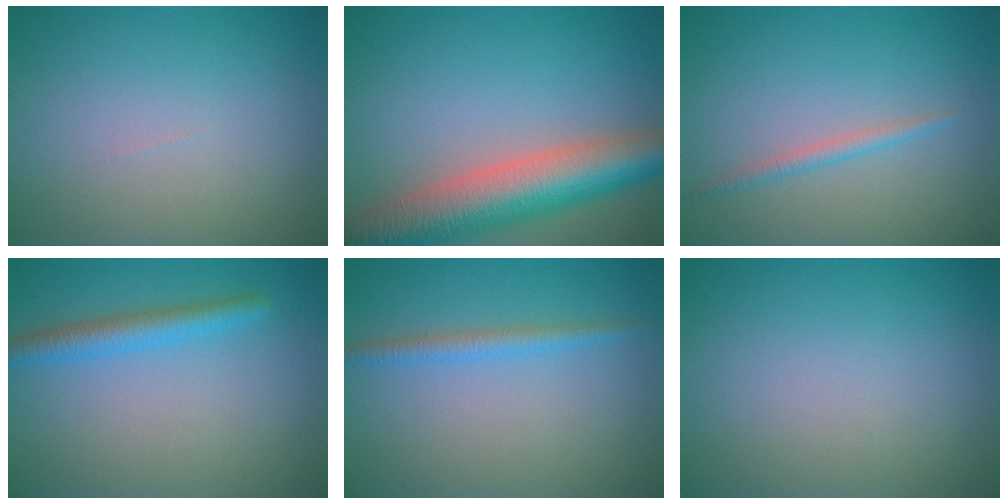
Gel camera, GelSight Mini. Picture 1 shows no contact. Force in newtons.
{"total": 9.3, "press": 9.3, "slide": 0.6}
{"total": 1.2, "press": 1.2, "slide": 0.0}
{"total": 2.8, "press": 2.8, "slide": 0.1}
{"total": 1.8, "press": 1.8, "slide": 0.1}
{"total": 0.0}